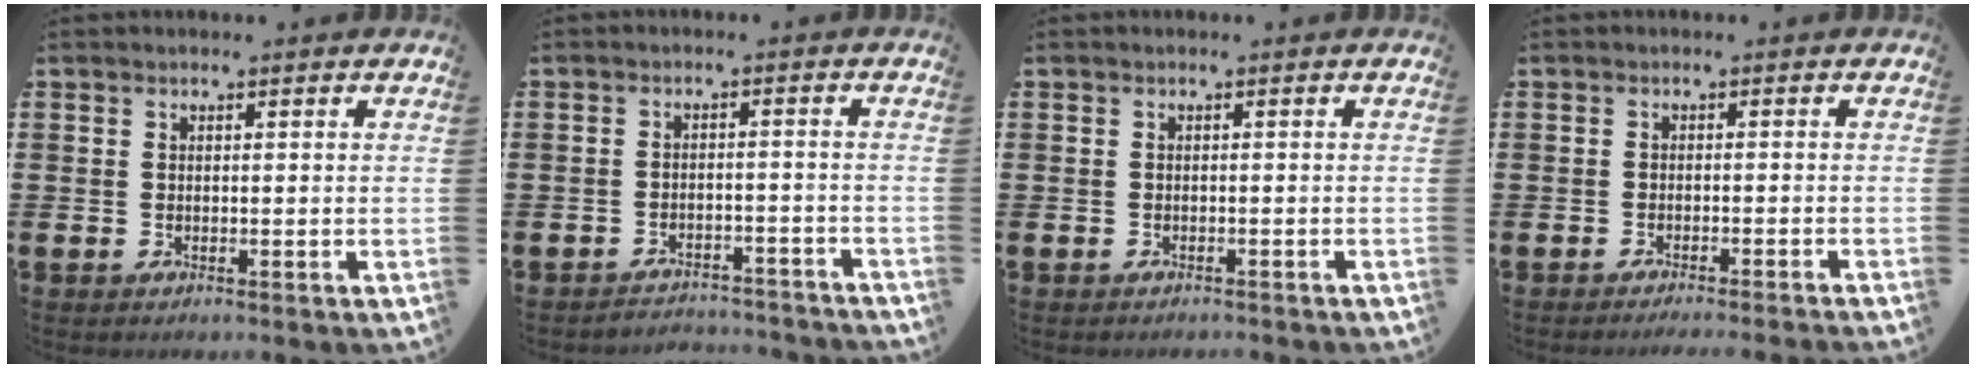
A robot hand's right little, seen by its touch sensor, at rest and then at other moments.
{"total": 2.6, "force": [-2.6, 0.0, -0.2], "torque": [-0.003, 0.004, -0.057]}
{"total": 0.5, "force": [-0.5, 0.0, 0.0], "torque": [-0.001, -0.001, -0.011]}
{"total": 1.2, "force": [-1.1, -0.3, 0.1], "torque": [0.000, 0.001, -0.022]}